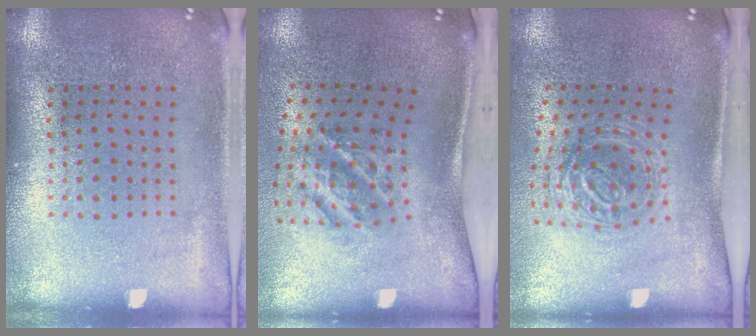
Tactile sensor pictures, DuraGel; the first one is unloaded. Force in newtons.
{"total": 2.0, "press": 1.3, "slide": 1.6}
{"total": 1.2, "press": 1.1, "slide": 0.6}